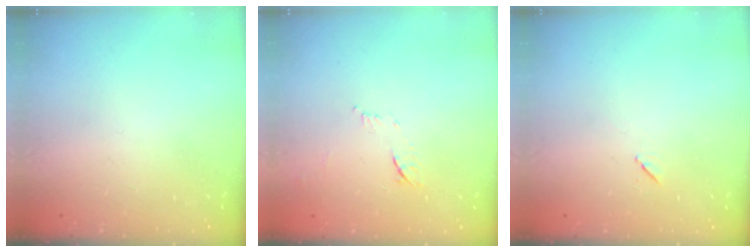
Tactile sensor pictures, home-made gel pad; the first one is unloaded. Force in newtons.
{"total": 7.6, "press": 7.6, "slide": 0.9}
{"total": 4.3, "press": 3.9, "slide": 1.8}